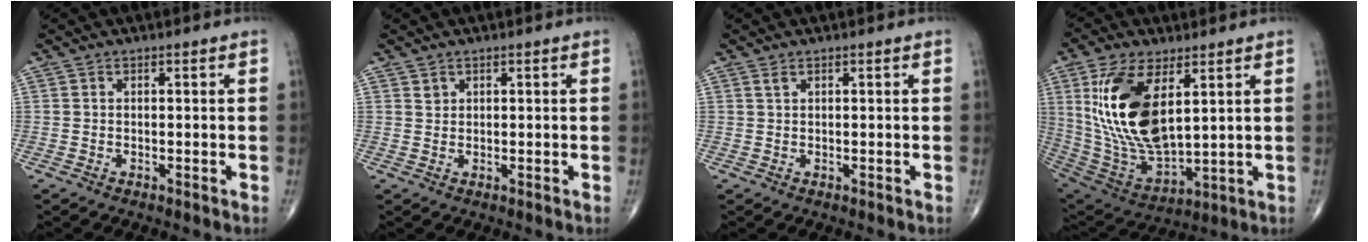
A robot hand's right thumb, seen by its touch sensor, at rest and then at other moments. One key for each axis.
{"total": 1.0, "fx": 0.7, "fy": 0.7, "fz": 0.2, "tx": 0.005, "ty": -0.004, "tz": 0.011}
{"total": 0.7, "fx": 0.5, "fy": 0.2, "fz": 0.4, "tx": -0.010, "ty": 0.002, "tz": 0.011}
{"total": 19.9, "fx": 5.8, "fy": 9.5, "fz": 16.5, "tx": -0.319, "ty": -0.029, "tz": 0.122}